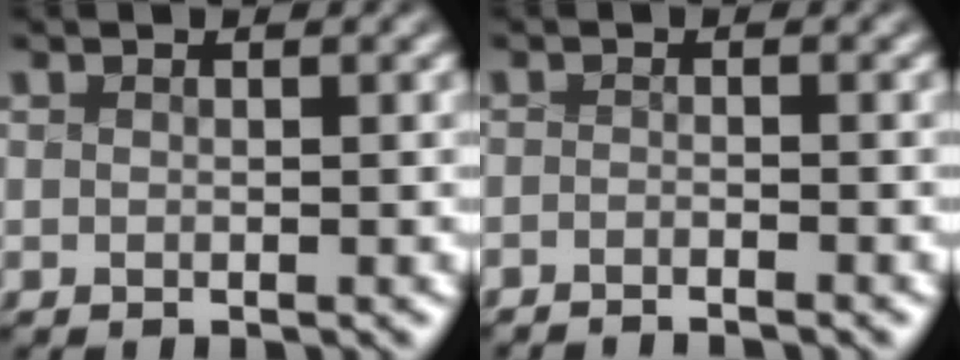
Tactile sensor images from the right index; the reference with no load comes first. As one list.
[{"total": 2.3, "force": [-2.3, 0.0, -0.2], "torque": [0.004, -0.001, -0.042]}]